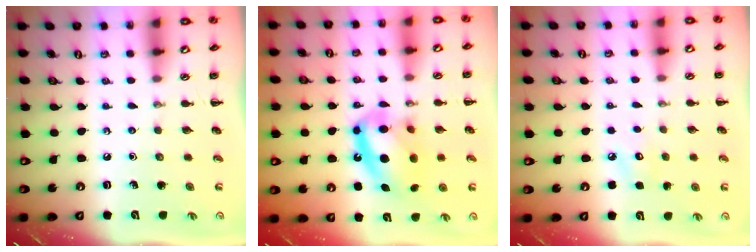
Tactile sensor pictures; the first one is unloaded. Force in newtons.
{"total": 15.1, "press": 14.7, "slide": 3.7}
{"total": 5.1, "press": 4.9, "slide": 1.3}